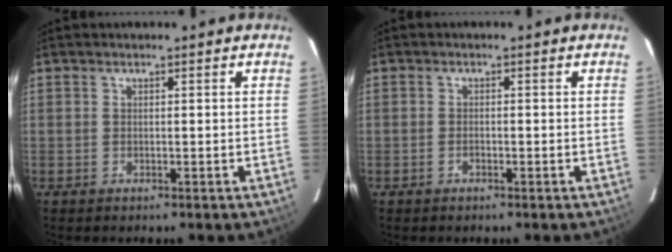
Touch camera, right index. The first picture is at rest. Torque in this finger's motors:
{"motor_torque": [-0.08, -0.01, -0.03, 0.00]}